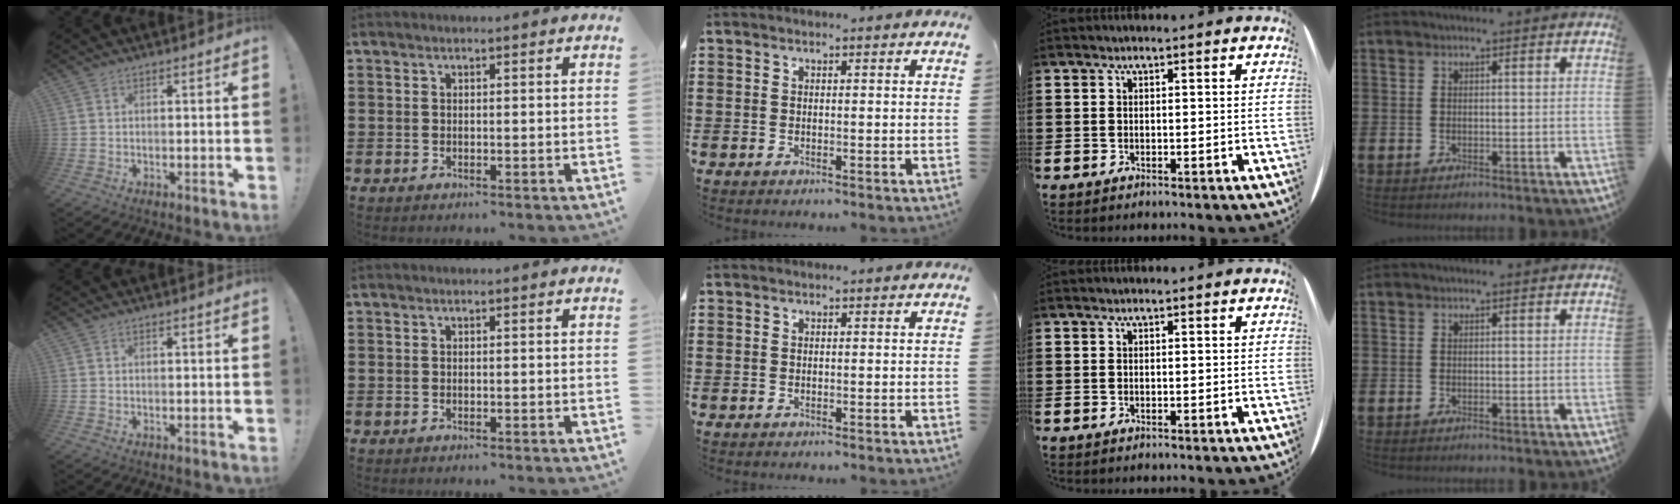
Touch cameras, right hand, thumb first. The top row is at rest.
{}